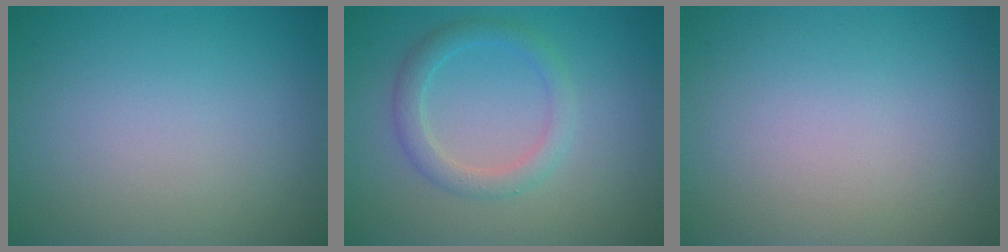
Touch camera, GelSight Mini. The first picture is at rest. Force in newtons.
{"total": 2.5, "press": 2.5, "slide": 0.1}
{"total": 0.0}